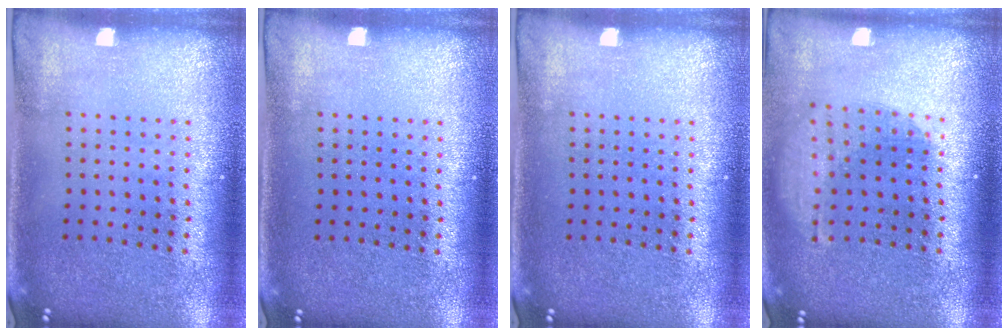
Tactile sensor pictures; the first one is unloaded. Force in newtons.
{"total": 0.0}
{"total": 0.0}
{"total": 1.6, "press": 1.2, "slide": 1.0}